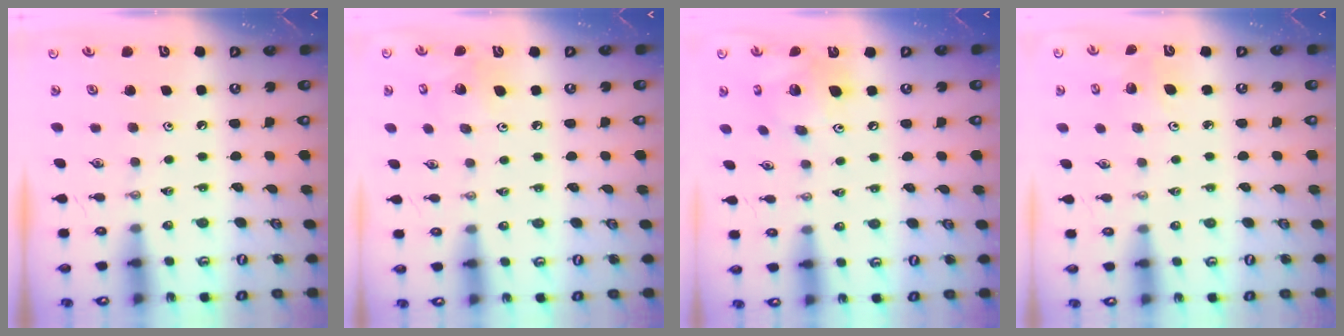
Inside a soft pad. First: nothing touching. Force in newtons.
{"total": 7.2, "press": 7.1, "slide": 1.1}
{"total": 15.4, "press": 15.2, "slide": 1.8}
{"total": 3.5, "press": 3.2, "slide": 1.4}